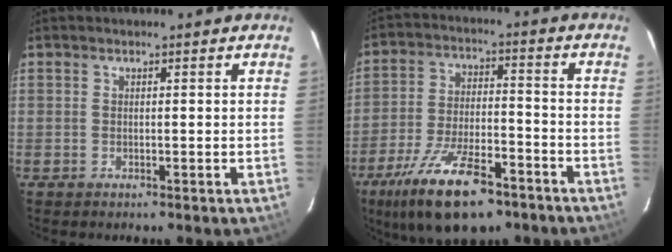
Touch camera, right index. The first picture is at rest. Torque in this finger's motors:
{"motor_torque": [1.34, -0.80, 0.79, 0.12]}